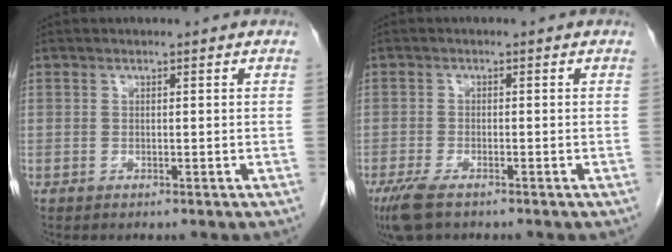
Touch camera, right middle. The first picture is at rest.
{"total": 4.9, "force": [-3.4, 1.3, 3.2], "torque": [-0.069, -0.013, -0.058]}